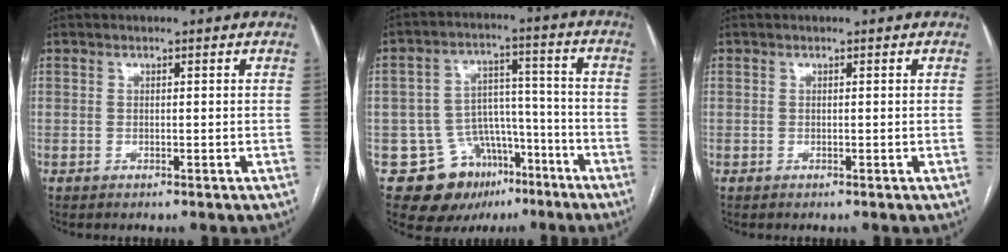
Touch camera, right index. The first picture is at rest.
{"total": 12.1, "force": [-7.1, 9.0, 3.9], "torque": [-0.051, 0.057, -0.097]}
{"total": 0.0}